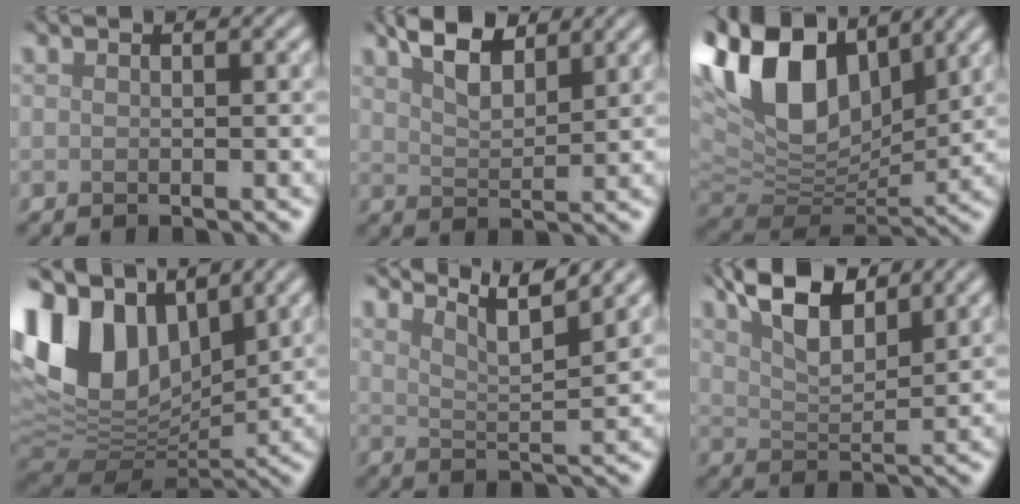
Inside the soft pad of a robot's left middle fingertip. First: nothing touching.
{"total": 4.5, "force": [3.2, 1.7, 2.7], "torque": [-0.055, 0.006, 0.059]}
{"total": 13.9, "force": [6.6, 8.4, 8.9], "torque": [-0.204, 0.031, 0.116]}
{"total": 14.2, "force": [5.8, 9.0, 9.4], "torque": [-0.218, 0.026, 0.098]}
{"total": 6.1, "force": [5.0, 1.0, 3.4], "torque": [-0.049, 0.011, 0.056]}
{"total": 6.8, "force": [4.5, 2.6, 4.4], "torque": [-0.085, 0.011, 0.081]}